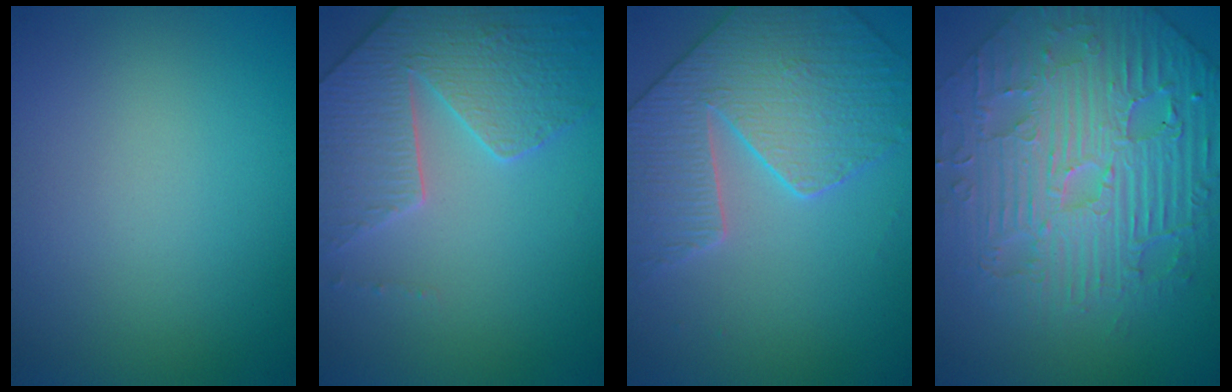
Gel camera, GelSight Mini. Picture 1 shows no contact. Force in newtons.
{"total": 5.0, "press": 4.8, "slide": 1.3}
{"total": 4.8, "press": 4.7, "slide": 0.8}
{"total": 9.3, "press": 7.0, "slide": 6.0}